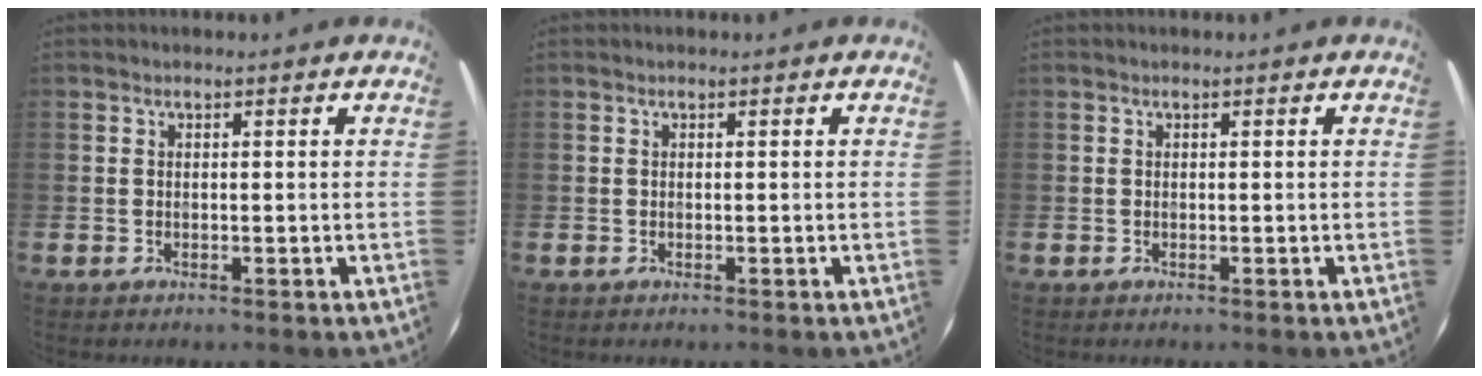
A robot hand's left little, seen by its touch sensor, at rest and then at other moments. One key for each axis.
{"total": 0.0}
{"total": 0.0}